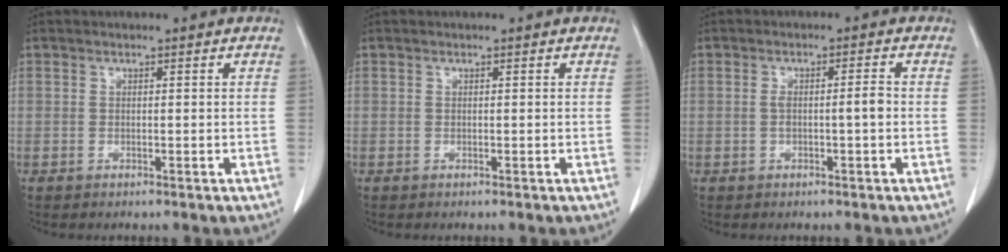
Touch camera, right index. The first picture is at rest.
{"total": 0.0}
{"total": 2.7, "force": [-0.3, 0.2, 2.7], "torque": [-0.047, 0.008, -0.002]}